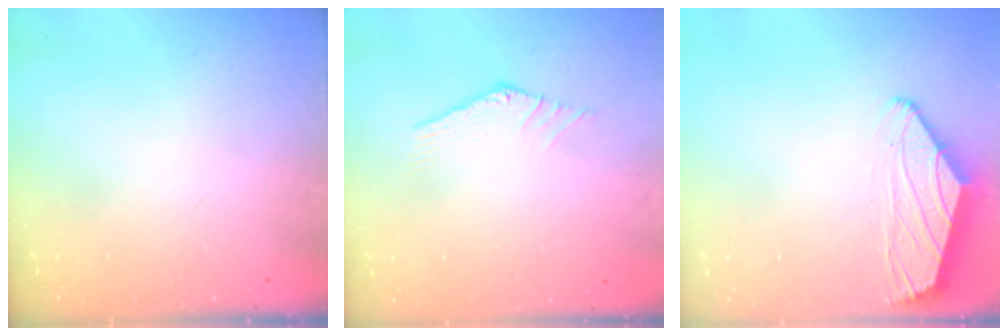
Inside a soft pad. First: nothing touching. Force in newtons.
{"total": 0.7, "press": 0.6, "slide": 0.3}
{"total": 0.8, "press": 0.6, "slide": 0.5}